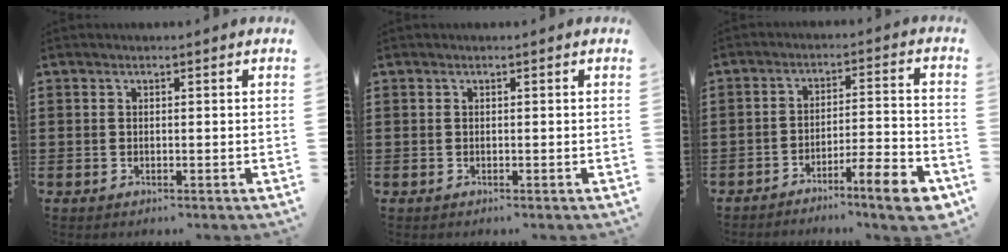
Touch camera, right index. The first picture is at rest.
{"total": 0.0}
{"total": 8.0, "force": [-6.5, 0.5, 4.7], "torque": [-0.069, 0.006, -0.118]}